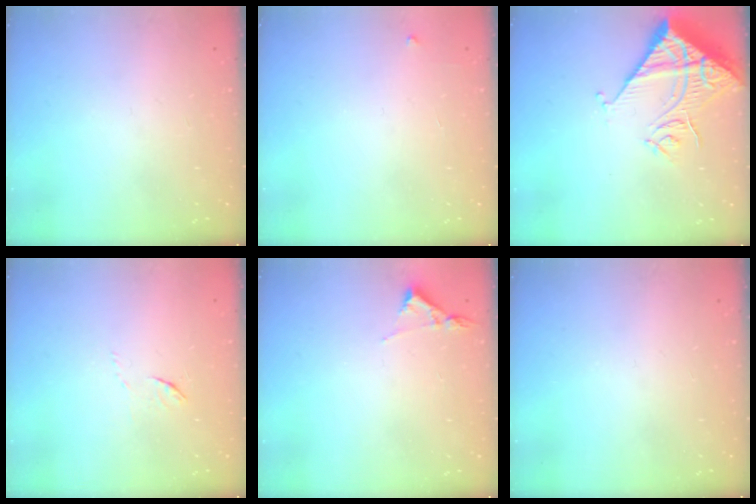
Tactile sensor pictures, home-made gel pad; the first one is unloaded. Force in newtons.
{"total": 2.3, "press": 2.3, "slide": 0.3}
{"total": 13.2, "press": 13.1, "slide": 1.7}
{"total": 3.7, "press": 3.7, "slide": 0.4}
{"total": 3.2, "press": 3.2, "slide": 0.5}
{"total": 0.0}